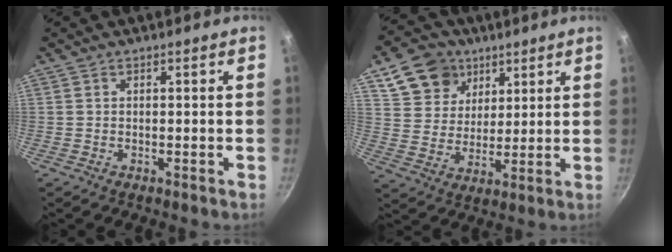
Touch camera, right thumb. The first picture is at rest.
{"total": 12.2, "force": [6.6, 9.3, 4.5], "torque": [-0.055, -0.018, 0.118]}